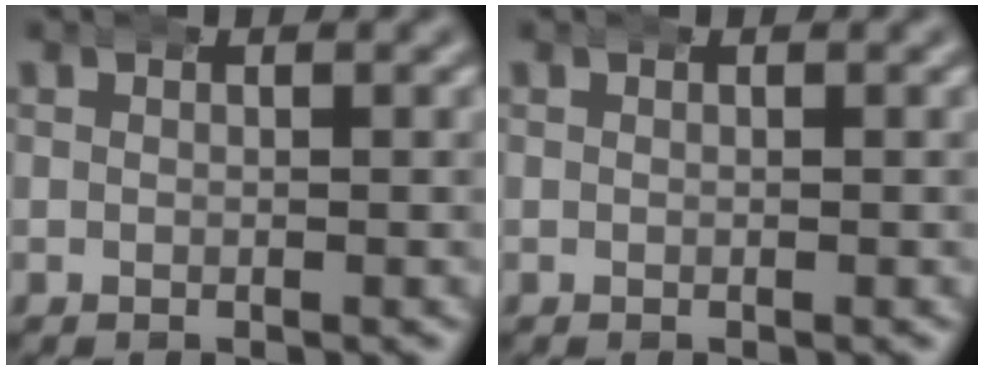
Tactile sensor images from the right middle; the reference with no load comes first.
{"total": 0.0}